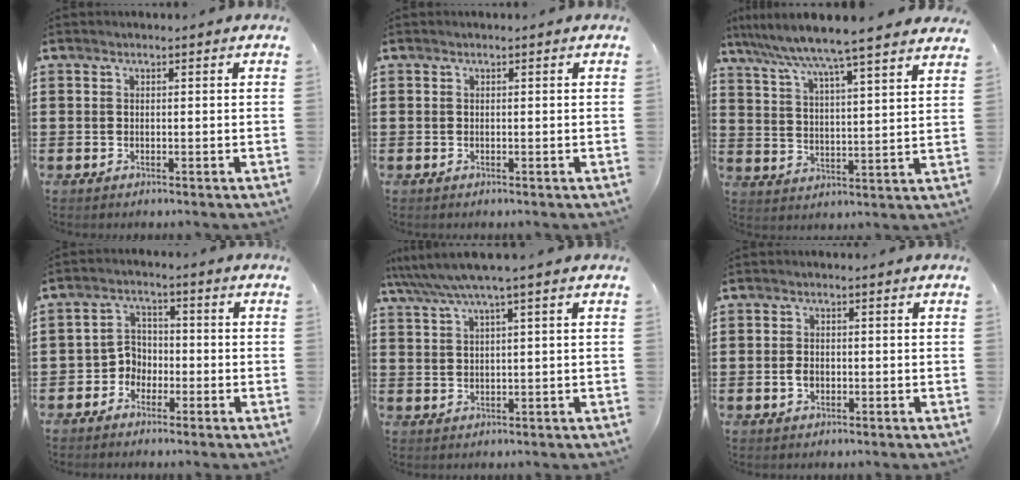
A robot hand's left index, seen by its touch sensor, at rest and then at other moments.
{"total": 0.0}
{"total": 6.4, "force": [5.7, -1.0, 2.6], "torque": [-0.077, -0.041, 0.090]}
{"total": 3.8, "force": [-2.5, 2.8, 0.8], "torque": [-0.026, 0.009, -0.055]}
{"total": 4.0, "force": [2.5, -0.2, 3.1], "torque": [-0.068, -0.007, 0.042]}
{"total": 1.9, "force": [-0.4, 1.4, 1.3], "torque": [-0.036, 0.002, -0.011]}